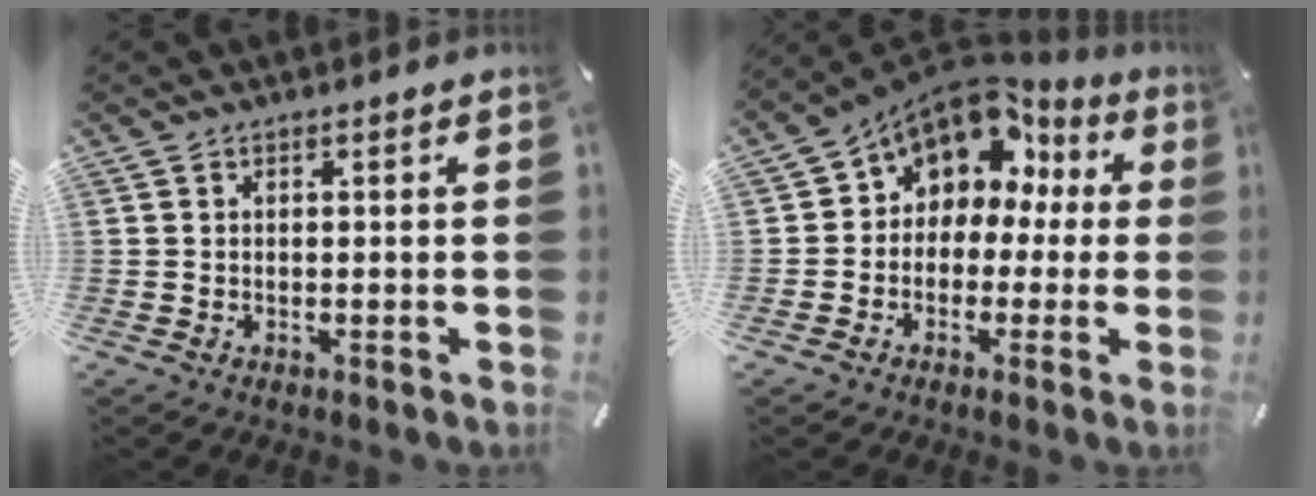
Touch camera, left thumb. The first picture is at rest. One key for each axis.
{"total": 10.3, "fx": 5.8, "fy": 7.5, "fz": 4.2, "tx": -0.083, "ty": -0.042, "tz": 0.107}